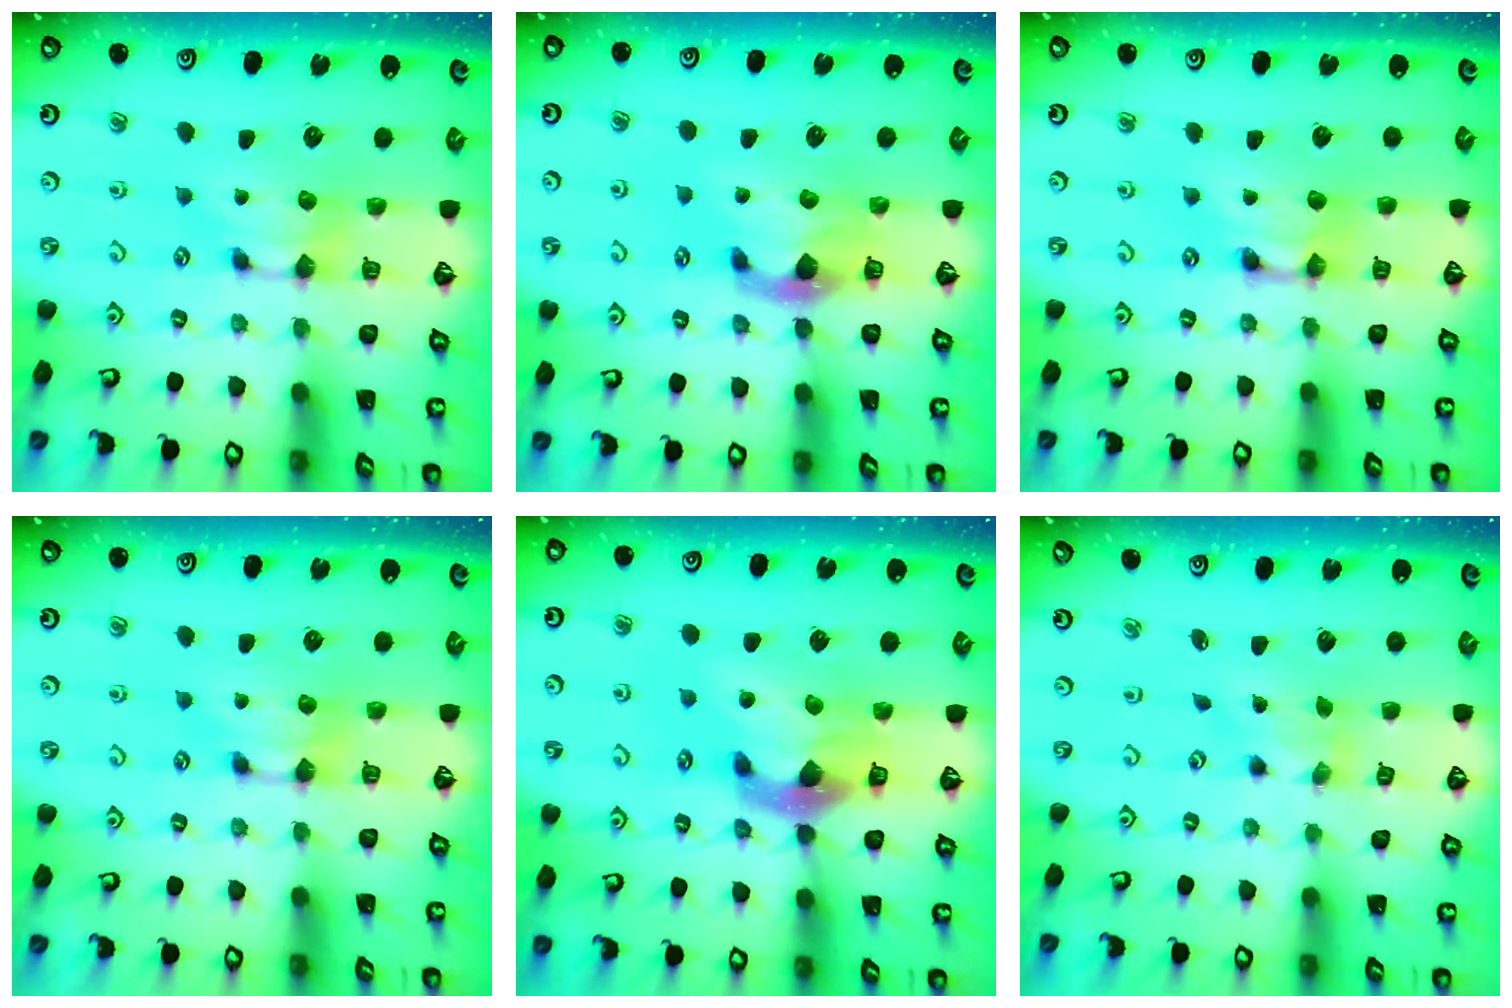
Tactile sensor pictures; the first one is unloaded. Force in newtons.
{"total": 2.7, "press": 2.4, "slide": 1.3}
{"total": 2.5, "press": 2.5, "slide": 0.1}
{"total": 0.0}
{"total": 7.7, "press": 7.3, "slide": 2.5}
{"total": 1.6, "press": 0.6, "slide": 1.5}